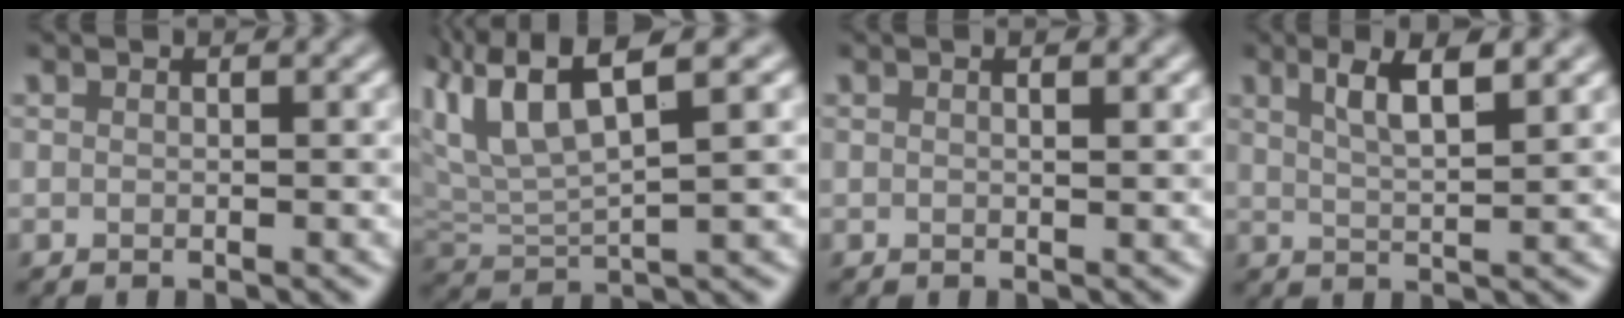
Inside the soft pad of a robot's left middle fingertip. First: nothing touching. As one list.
[{"total": 6.5, "force": [3.2, 1.9, 5.3], "torque": [-0.115, 0.013, 0.058]}, {"total": 1.0, "force": [0.5, 0.3, 0.9], "torque": [-0.013, 0.000, 0.004]}, {"total": 4.2, "force": [2.0, 1.0, 3.5], "torque": [-0.055, 0.000, 0.035]}]